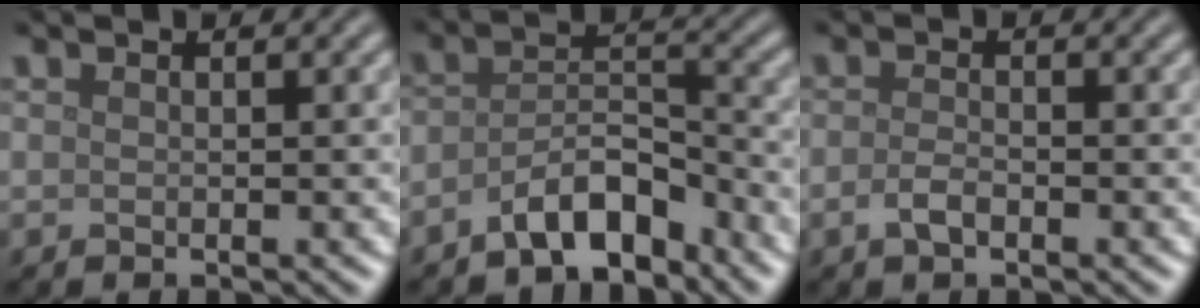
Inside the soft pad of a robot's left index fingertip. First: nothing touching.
{"total": 5.6, "force": [-3.8, 2.5, 3.2], "torque": [-0.048, 0.009, -0.075]}
{"total": 1.6, "force": [-0.8, 0.7, 1.2], "torque": [-0.027, 0.000, -0.019]}